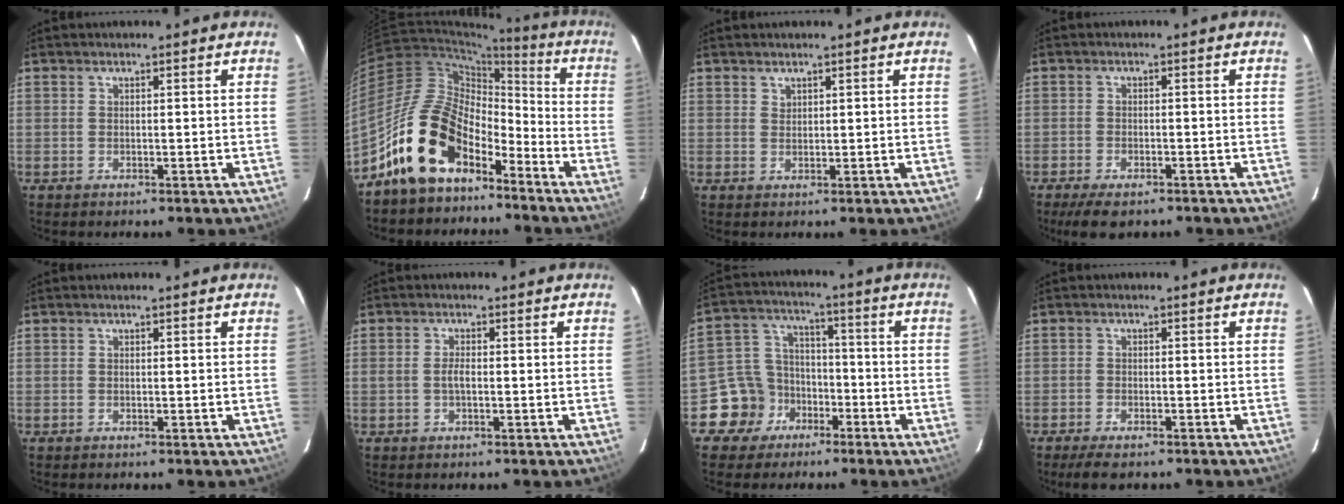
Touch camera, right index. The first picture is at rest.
{"total": 16.0, "force": [-10.4, 8.7, 8.7], "torque": [-0.160, 0.020, -0.185]}
{"total": 1.0, "force": [0.8, 0.5, 0.1], "torque": [0.000, 0.003, 0.016]}
{"total": 6.3, "force": [-4.7, 2.2, 3.4], "torque": [-0.083, -0.018, -0.078]}
{"total": 0.0}
{"total": 1.9, "force": [-0.4, 0.8, 1.7], "torque": [-0.035, 0.002, -0.008]}
{"total": 9.5, "force": [-5.3, 7.8, 1.2], "torque": [-0.046, 0.038, -0.089]}
{"total": 5.0, "force": [-3.9, 1.5, 2.7], "torque": [-0.065, -0.016, -0.065]}